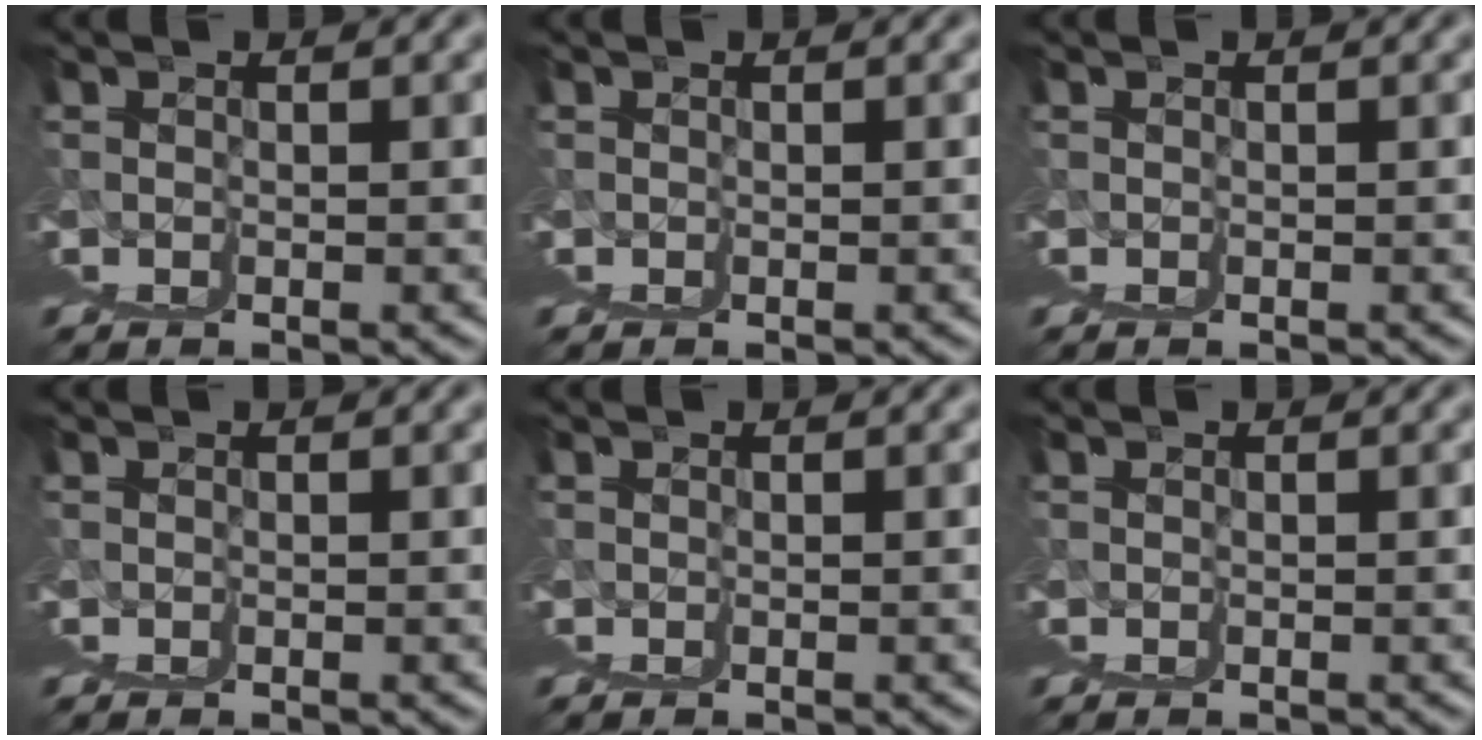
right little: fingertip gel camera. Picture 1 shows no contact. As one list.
[{"total": 0.0}, {"total": 0.0}, {"total": 0.0}, {"total": 0.0}, {"total": 0.0}]